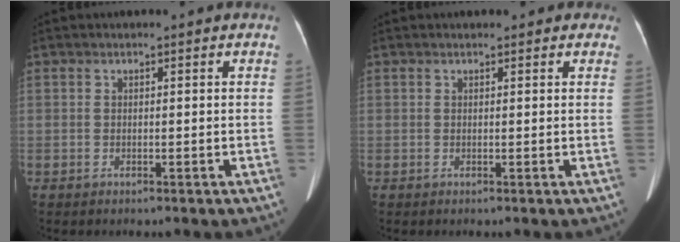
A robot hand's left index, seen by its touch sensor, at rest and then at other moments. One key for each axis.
{"total": 2.2, "fx": 1.7, "fy": 1.1, "fz": 0.8, "tx": -0.001, "ty": 0.014, "tz": 0.011}